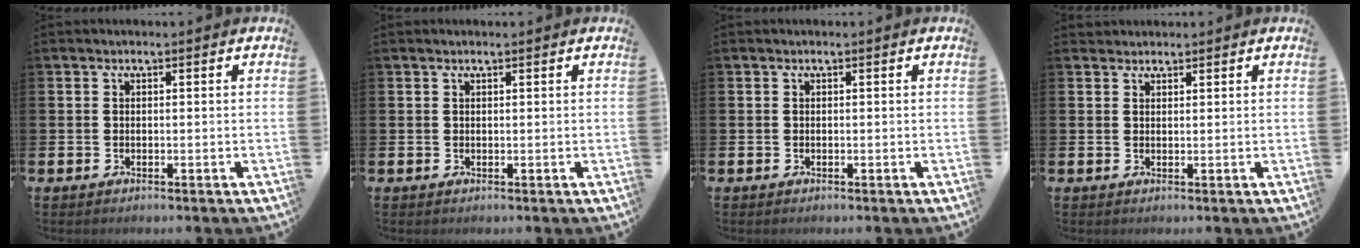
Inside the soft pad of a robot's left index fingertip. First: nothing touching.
{"total": 0.5, "force": [0.5, 0.0, 0.3], "torque": [-0.001, -0.001, 0.008]}
{"total": 0.0}
{"total": 1.3, "force": [1.2, 0.5, -0.2], "torque": [0.016, -0.003, 0.021]}